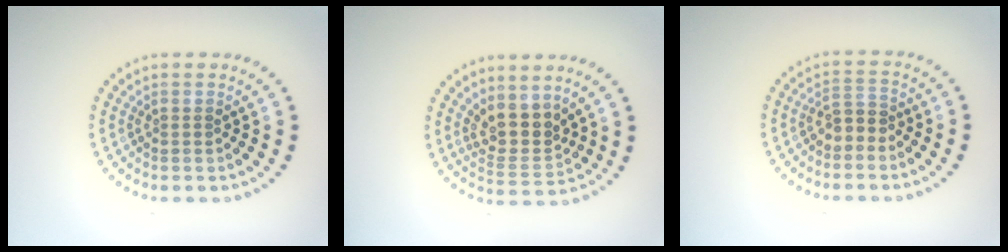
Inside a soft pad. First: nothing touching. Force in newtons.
{"total": 3.6, "press": 2.9, "slide": 2.1}
{"total": 2.0, "press": 1.8, "slide": 0.8}